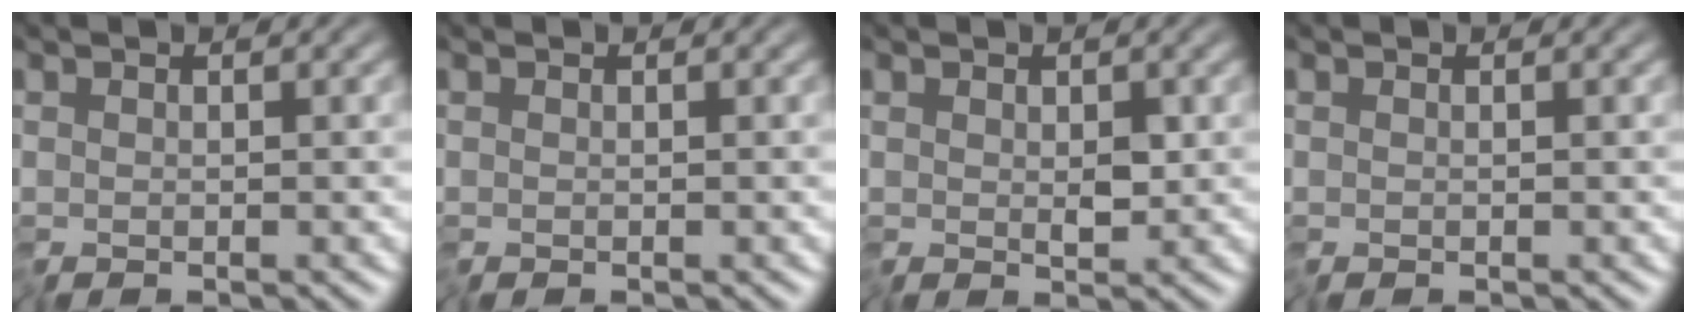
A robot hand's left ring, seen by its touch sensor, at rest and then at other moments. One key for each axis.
{"total": 0.0}
{"total": 1.3, "fx": 0.1, "fy": 0.8, "fz": 1.1, "tx": -0.018, "ty": -0.004, "tz": 0.003}
{"total": 0.0}